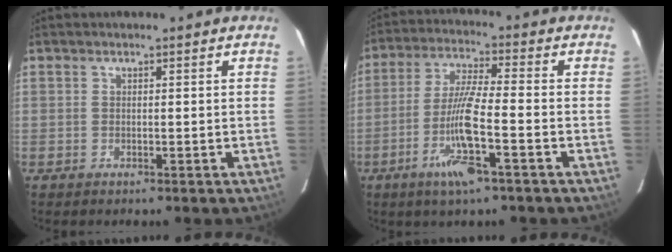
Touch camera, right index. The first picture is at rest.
{"total": 10.2, "force": [-4.2, 0.2, 9.3], "torque": [-0.184, -0.009, -0.081]}